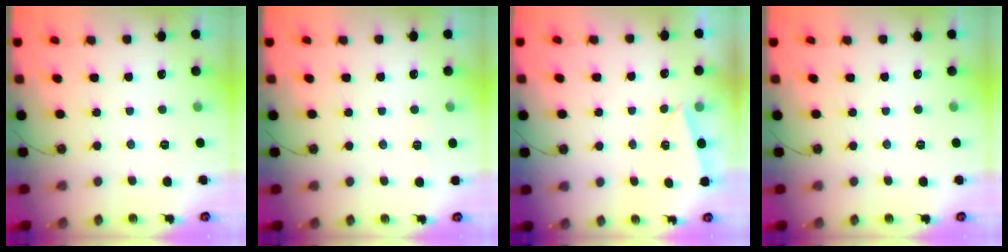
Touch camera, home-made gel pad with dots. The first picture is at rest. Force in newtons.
{"total": 2.7, "press": 2.7, "slide": 0.5}
{"total": 2.4, "press": 1.8, "slide": 1.7}
{"total": 0.0}